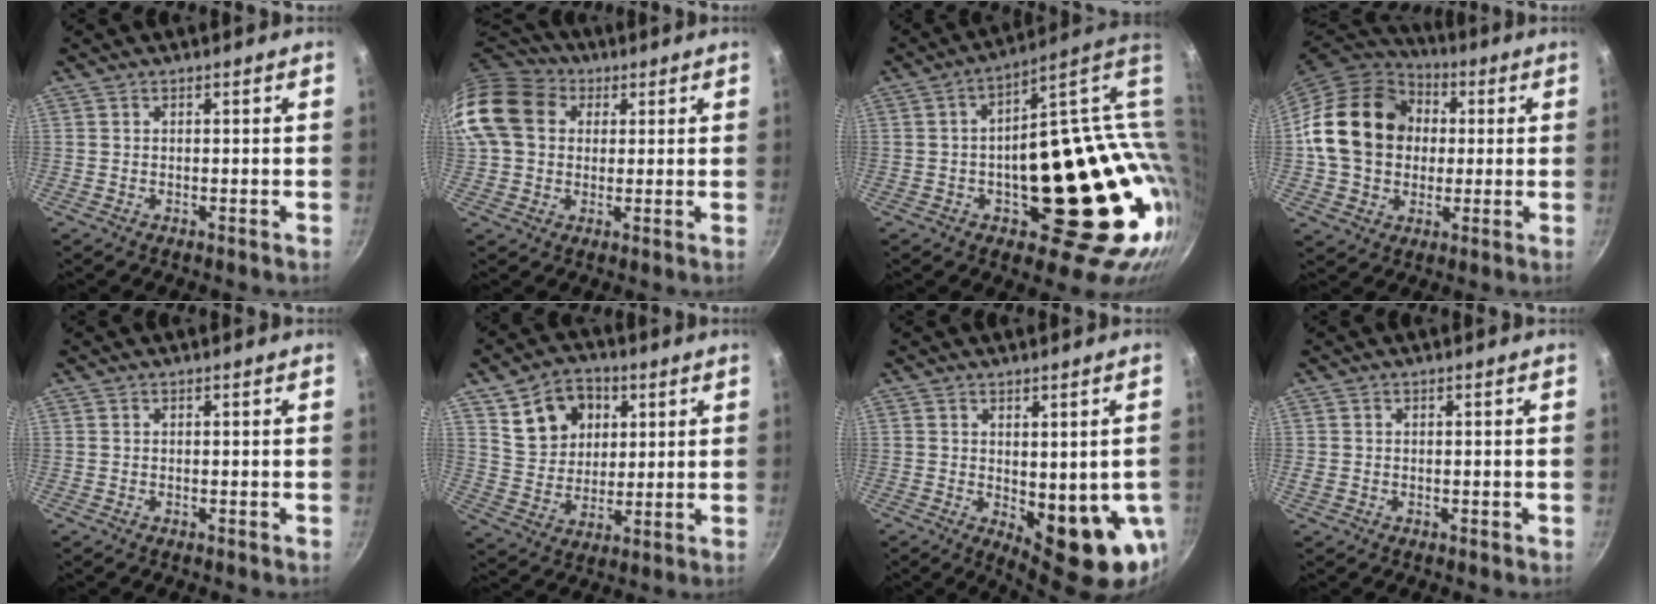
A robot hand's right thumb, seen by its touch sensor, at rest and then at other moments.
{"total": 16.0, "force": [4.2, 12.8, 8.8], "torque": [-0.167, 0.025, 0.063]}
{"total": 29.2, "force": [2.4, 15.8, 24.4], "torque": [-0.278, 0.003, 0.065]}
{"total": 20.5, "force": [2.1, 16.5, 12.0], "torque": [-0.188, 0.029, 0.032]}
{"total": 0.0}
{"total": 12.5, "force": [5.2, 9.6, 6.1], "torque": [-0.073, -0.010, 0.095]}
{"total": 12.0, "force": [-1.5, 4.8, 10.9], "torque": [-0.113, -0.014, -0.004]}
{"total": 1.1, "force": [-0.2, 0.9, 0.6], "torque": [-0.006, 0.001, -0.004]}